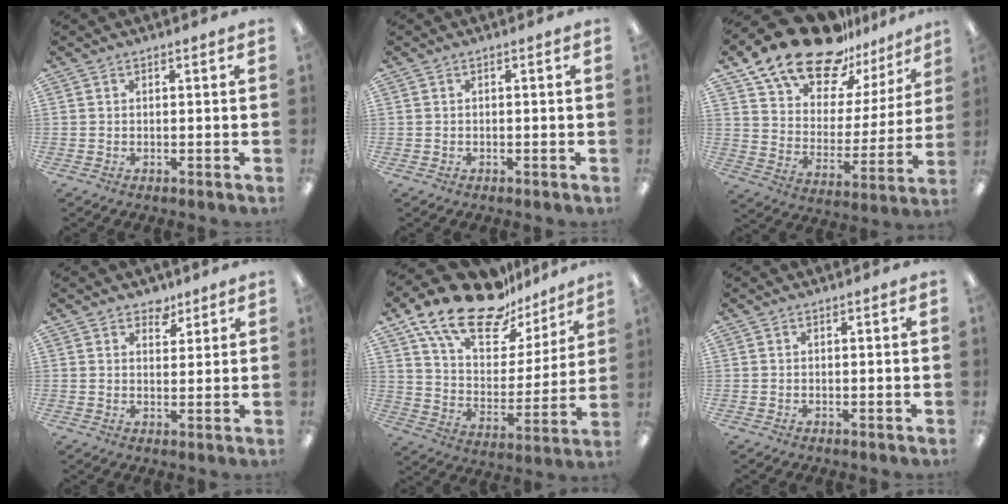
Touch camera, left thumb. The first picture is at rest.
{"total": 0.0}
{"total": 19.9, "force": [16.7, 8.2, 7.0], "torque": [-0.143, -0.122, 0.298]}
{"total": 4.2, "force": [3.3, 2.5, 0.7], "torque": [0.000, -0.018, 0.056]}
{"total": 20.5, "force": [15.5, 8.6, 10.3], "torque": [-0.185, -0.106, 0.274]}
{"total": 0.0}